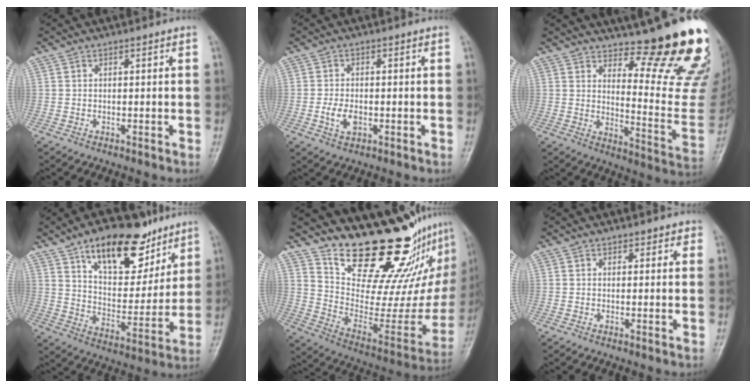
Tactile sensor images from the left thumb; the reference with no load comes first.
{"total": 3.9, "force": [-1.0, 2.4, 2.9], "torque": [-0.054, 0.002, -0.017]}
{"total": 19.0, "force": [15.9, 2.9, 10.1], "torque": [-0.098, -0.178, 0.209]}
{"total": 19.3, "force": [12.0, 9.5, 11.8], "torque": [-0.127, -0.058, 0.199]}
{"total": 24.4, "force": [19.6, 7.5, 12.4], "torque": [-0.138, -0.151, 0.303]}
{"total": 1.8, "force": [1.2, 1.3, 0.4], "torque": [0.020, -0.005, 0.009]}